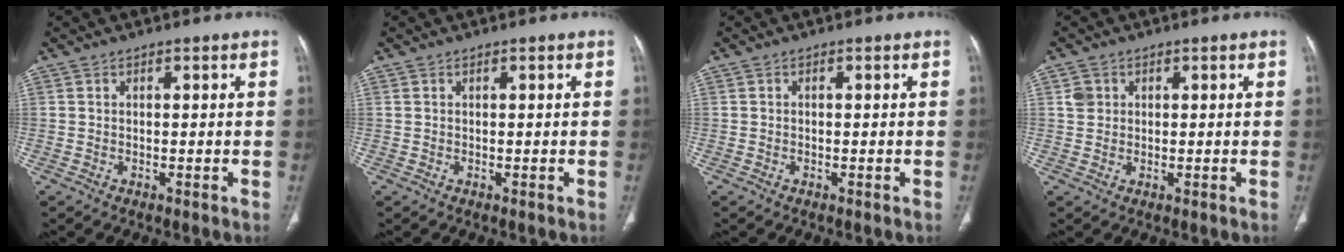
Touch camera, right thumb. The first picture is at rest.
{"total": 0.0}
{"total": 0.0}
{"total": 2.5, "force": [0.9, 2.2, 0.9], "torque": [-0.008, -0.001, 0.018]}